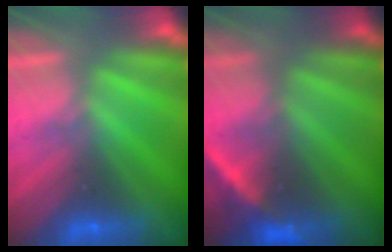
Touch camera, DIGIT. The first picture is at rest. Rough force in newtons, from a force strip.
{"total": 2.2}